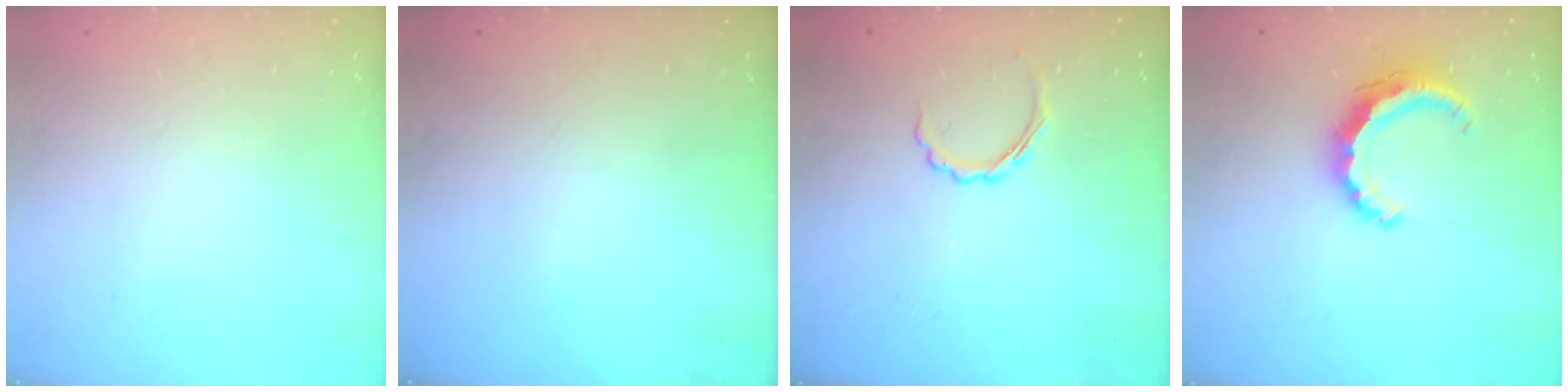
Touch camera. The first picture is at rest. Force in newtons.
{"total": 0.0}
{"total": 4.1, "press": 4.0, "slide": 0.9}
{"total": 7.9, "press": 7.9, "slide": 0.8}